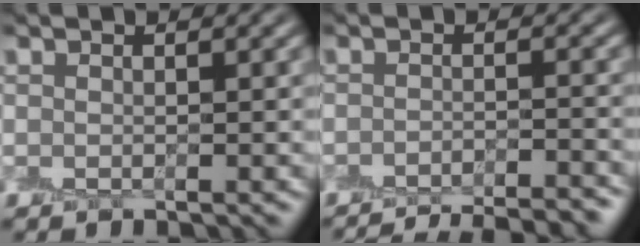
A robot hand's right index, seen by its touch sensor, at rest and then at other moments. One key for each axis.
{"total": 8.9, "fx": -8.3, "fy": 1.9, "fz": 2.6, "tx": -0.012, "ty": -0.001, "tz": -0.098}